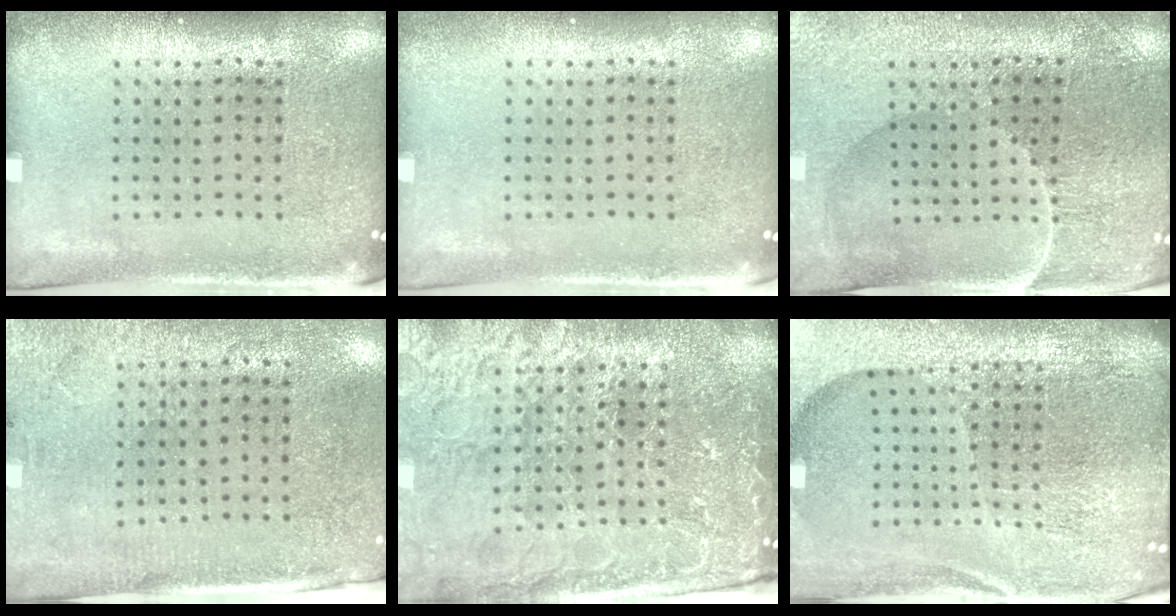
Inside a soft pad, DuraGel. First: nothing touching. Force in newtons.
{"total": 0.0}
{"total": 1.9, "press": 1.9, "slide": 0.2}
{"total": 2.7, "press": 2.4, "slide": 1.3}
{"total": 4.7, "press": 4.4, "slide": 1.5}
{"total": 6.8, "press": 5.9, "slide": 3.5}